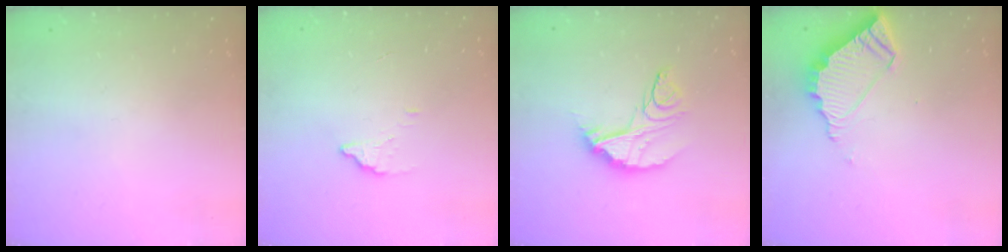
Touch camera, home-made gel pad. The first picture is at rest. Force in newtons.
{"total": 2.1, "press": 2.1, "slide": 0.1}
{"total": 12.0, "press": 11.9, "slide": 1.0}
{"total": 7.7, "press": 7.7, "slide": 0.4}